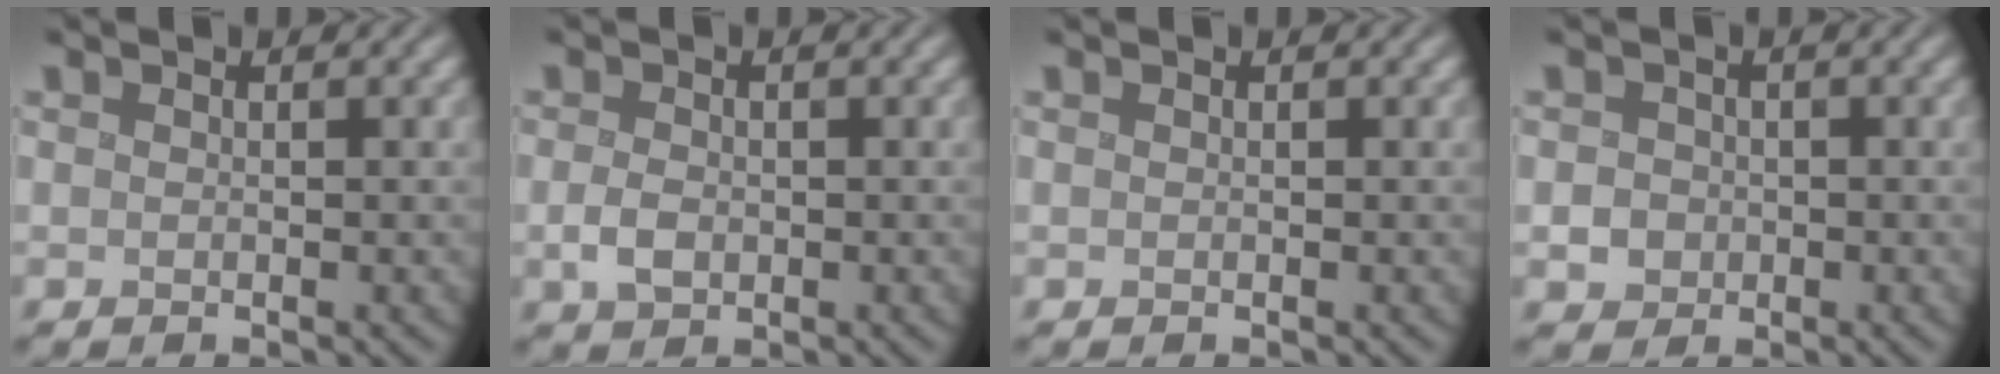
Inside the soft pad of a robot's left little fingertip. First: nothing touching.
{"total": 2.2, "force": [-0.7, 1.6, 1.2], "torque": [-0.026, 0.000, -0.013]}
{"total": 0.0}
{"total": 1.9, "force": [-0.4, 1.7, 0.5], "torque": [-0.009, 0.001, -0.003]}